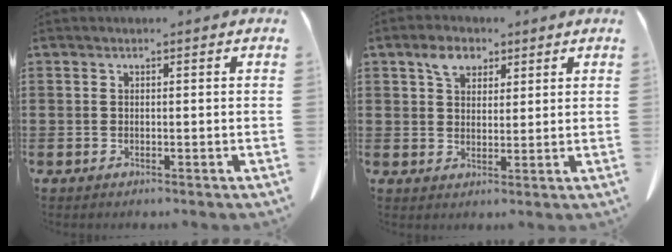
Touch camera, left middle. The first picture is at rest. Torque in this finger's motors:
{"motor_torque": [0.83, 0.40, 0.16, 0.01]}